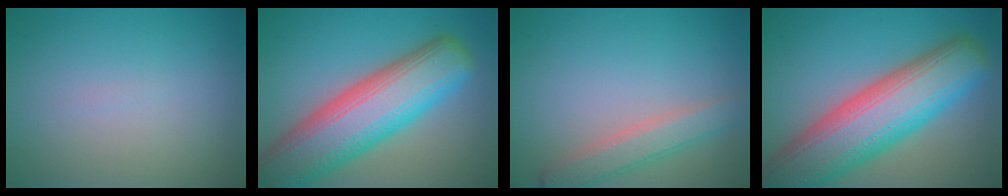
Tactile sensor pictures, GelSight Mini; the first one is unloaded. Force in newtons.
{"total": 11.9, "press": 11.9, "slide": 0.5}
{"total": 2.9, "press": 2.9, "slide": 0.1}
{"total": 12.4, "press": 12.4, "slide": 0.7}